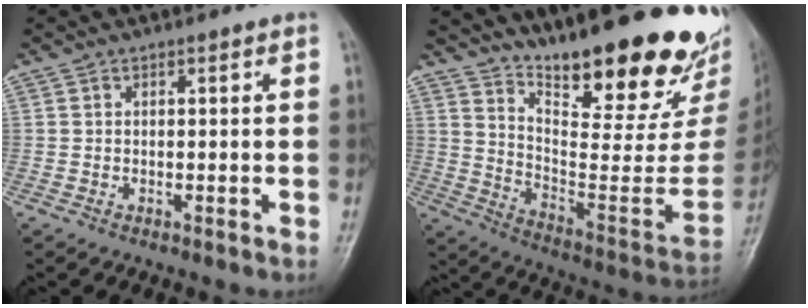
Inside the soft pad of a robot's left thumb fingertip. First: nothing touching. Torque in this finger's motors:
{"motor_torque": [1.78, -1.10, 0.82, -1.95, 0.21]}